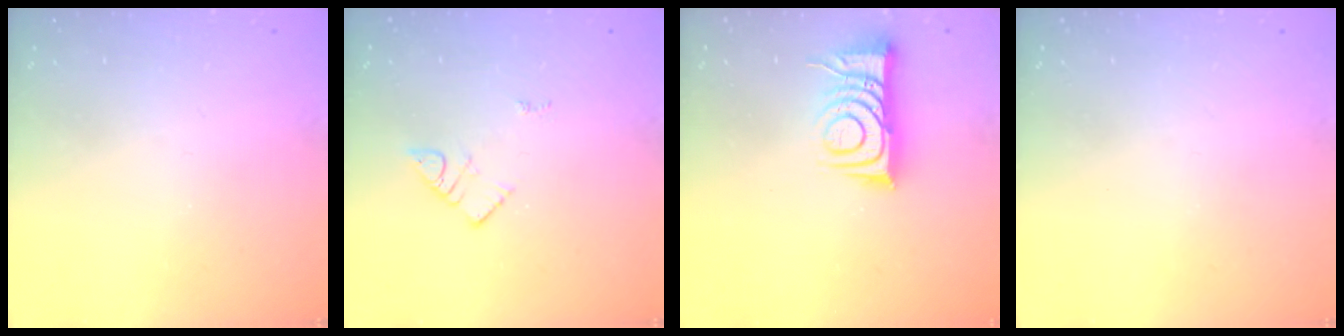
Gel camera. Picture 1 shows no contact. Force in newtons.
{"total": 3.0, "press": 3.0, "slide": 0.2}
{"total": 9.8, "press": 9.8, "slide": 1.2}
{"total": 0.0}